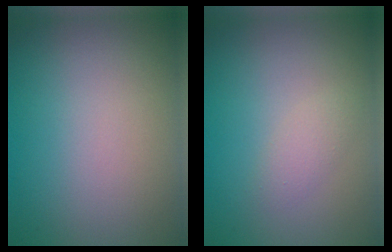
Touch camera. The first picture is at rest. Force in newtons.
{"total": 1.4, "press": 1.4, "slide": 0.1}